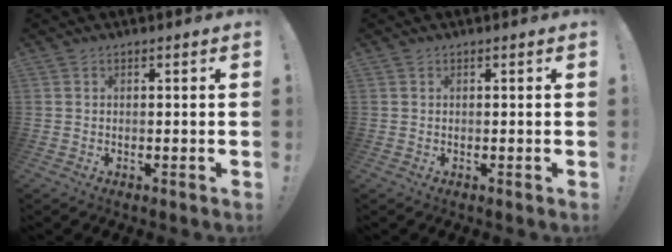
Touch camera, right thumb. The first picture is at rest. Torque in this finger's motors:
{"motor_torque": [-0.06, -0.13, -0.26, 0.31, 0.07]}